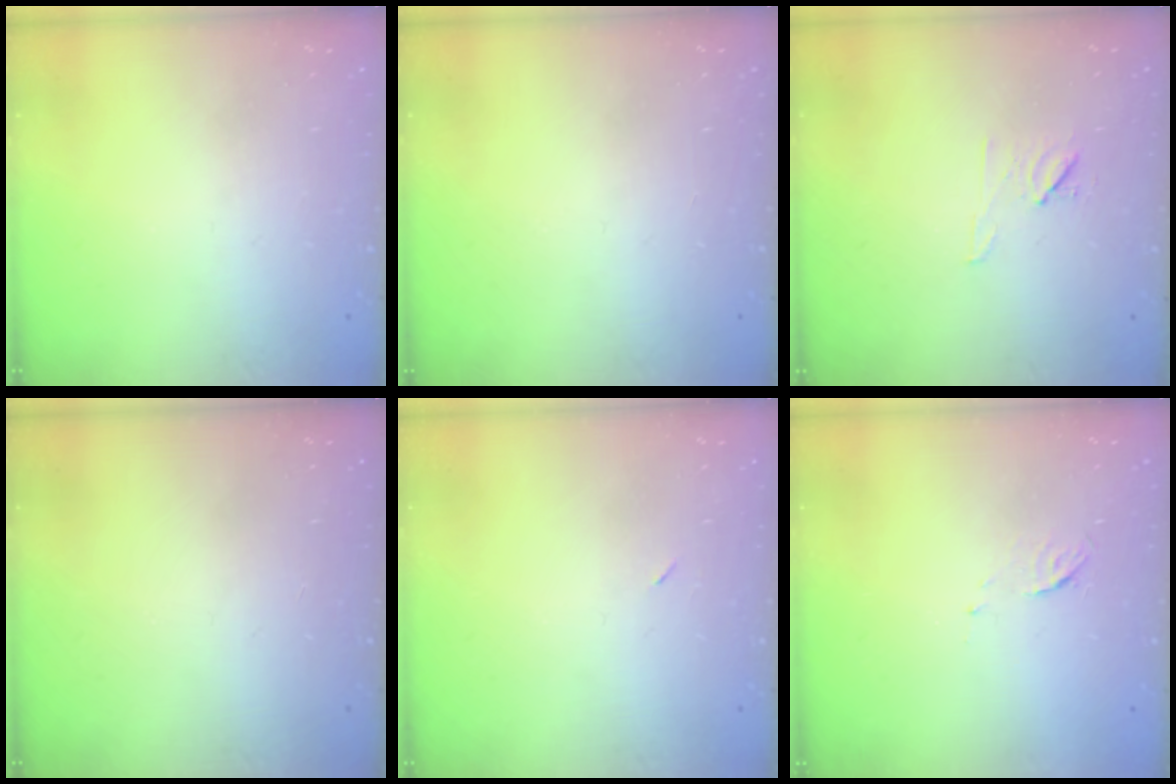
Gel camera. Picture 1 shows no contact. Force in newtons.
{"total": 0.0}
{"total": 6.7, "press": 6.6, "slide": 1.1}
{"total": 0.0}
{"total": 2.2, "press": 1.8, "slide": 1.2}
{"total": 3.9, "press": 3.9, "slide": 0.4}